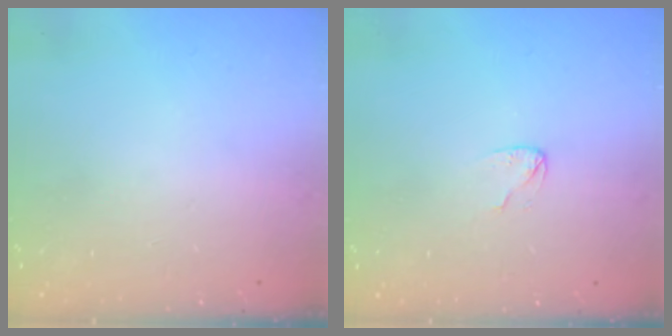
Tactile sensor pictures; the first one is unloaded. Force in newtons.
{"total": 3.6, "press": 3.6, "slide": 0.2}